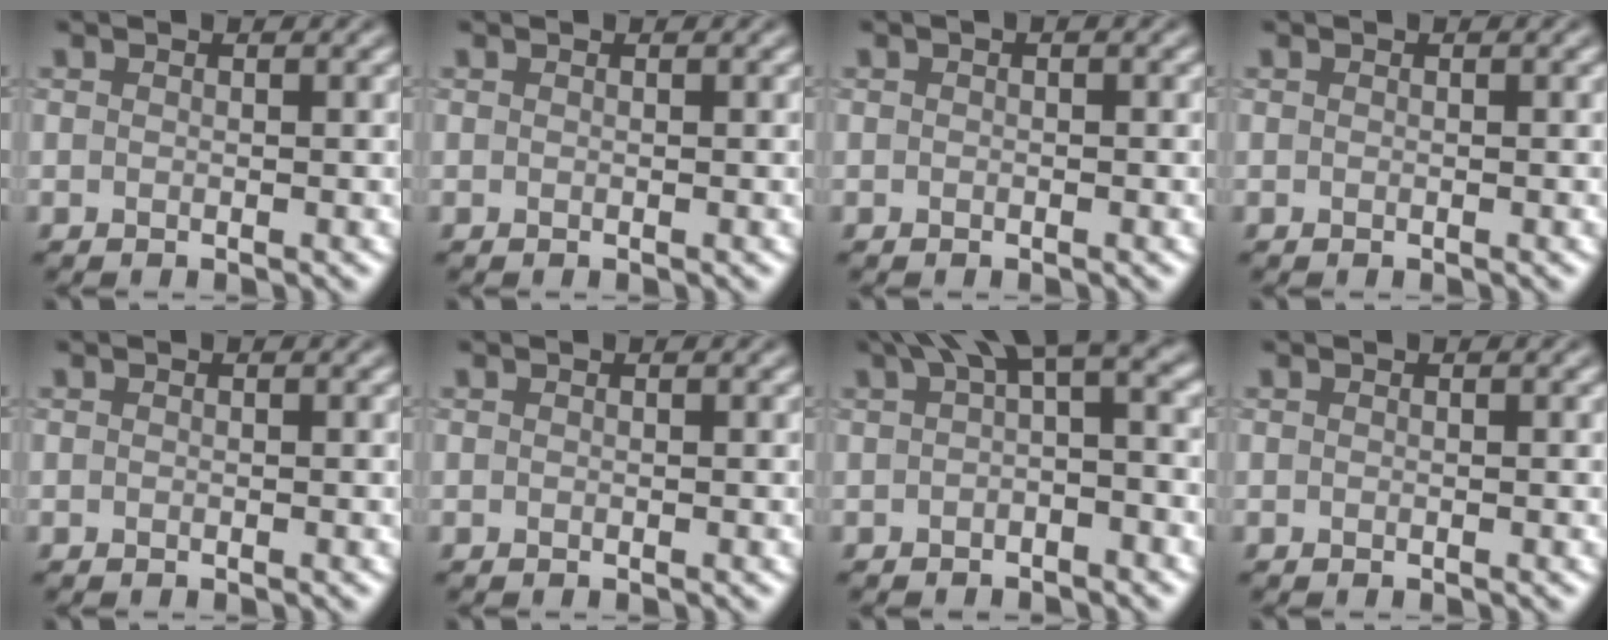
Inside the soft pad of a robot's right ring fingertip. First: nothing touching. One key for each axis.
{"total": 0.0}
{"total": 0.0}
{"total": 0.0}
{"total": 0.0}
{"total": 0.0}
{"total": 4.4, "fx": 1.0, "fy": 1.5, "fz": 4.0, "tx": -0.050, "ty": 0.014, "tz": 0.007}
{"total": 0.0}